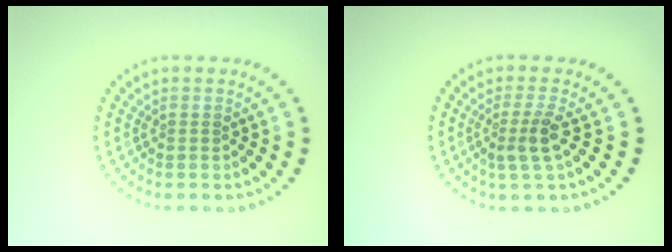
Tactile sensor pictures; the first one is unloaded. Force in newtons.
{"total": 2.4, "press": 1.8, "slide": 1.5}